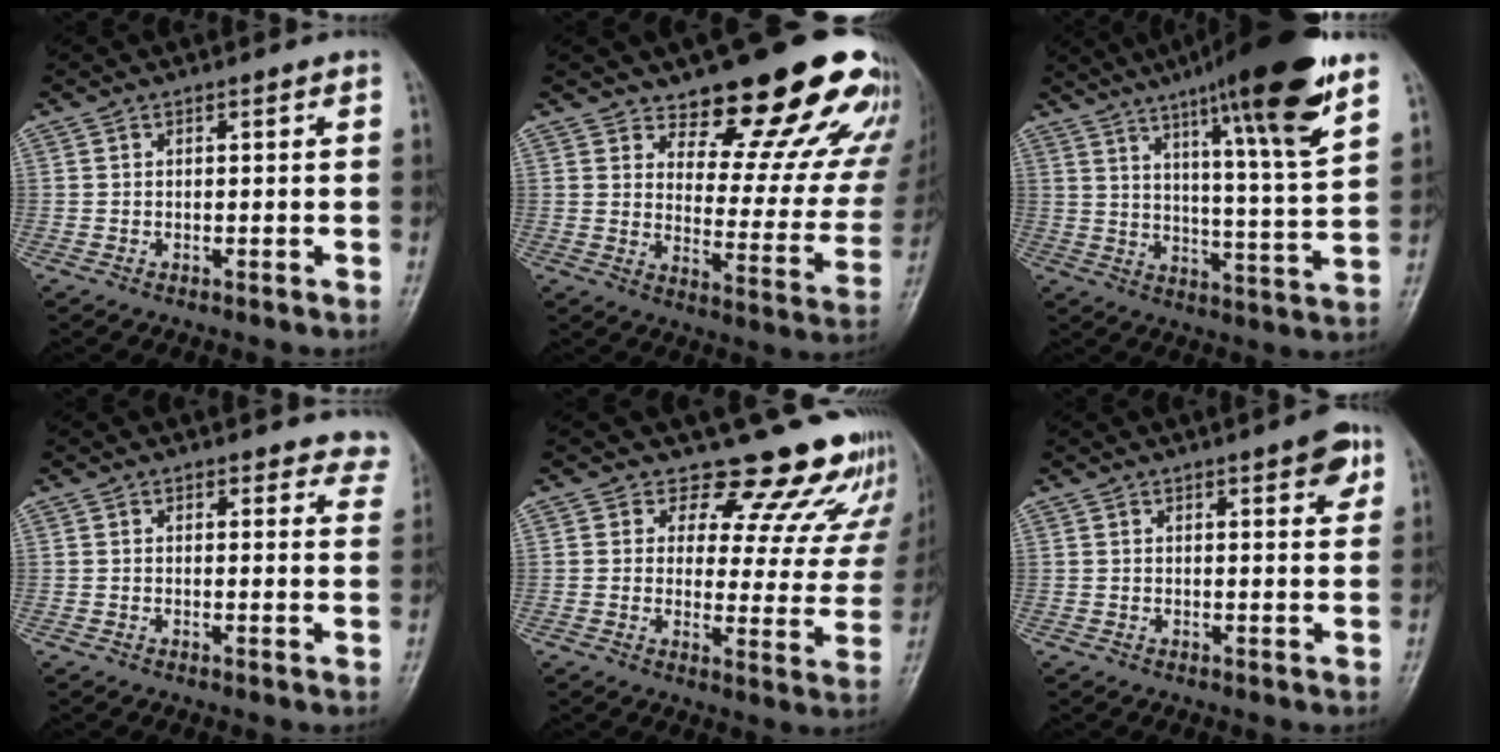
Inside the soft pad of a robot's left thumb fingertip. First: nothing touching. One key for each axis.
{"total": 20.5, "fx": 16.2, "fy": 6.9, "fz": 10.4, "tx": -0.084, "ty": -0.120, "tz": 0.210}
{"total": 20.7, "fx": 12.7, "fy": 1.7, "fz": 16.3, "tx": -0.228, "ty": -0.053, "tz": 0.191}
{"total": 7.2, "fx": 6.6, "fy": 2.7, "fz": 0.9, "tx": 0.046, "ty": -0.026, "tz": 0.047}
{"total": 16.9, "fx": 15.3, "fy": 6.3, "fz": 3.6, "tx": 0.016, "ty": -0.126, "tz": 0.161}
{"total": 4.9, "fx": 2.8, "fy": 1.4, "fz": 3.8, "tx": -0.038, "ty": -0.010, "tz": 0.030}